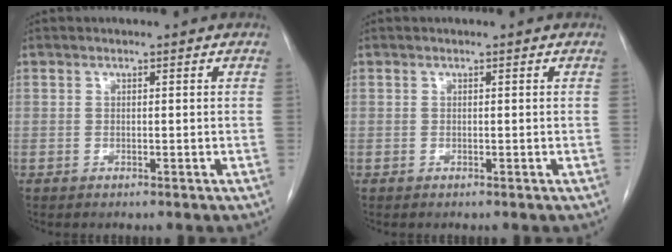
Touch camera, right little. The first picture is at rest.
{"total": 0.0}